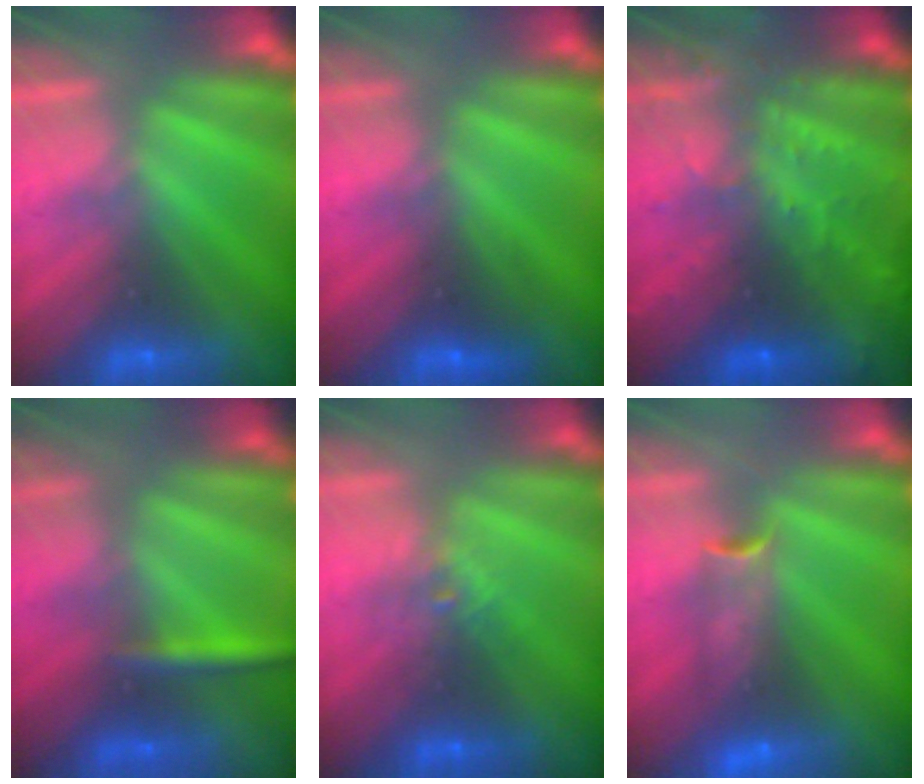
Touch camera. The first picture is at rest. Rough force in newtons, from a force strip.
{"total": 2.5}
{"total": 7.0}
{"total": 2.8}
{"total": 2.1}
{"total": 7.7}